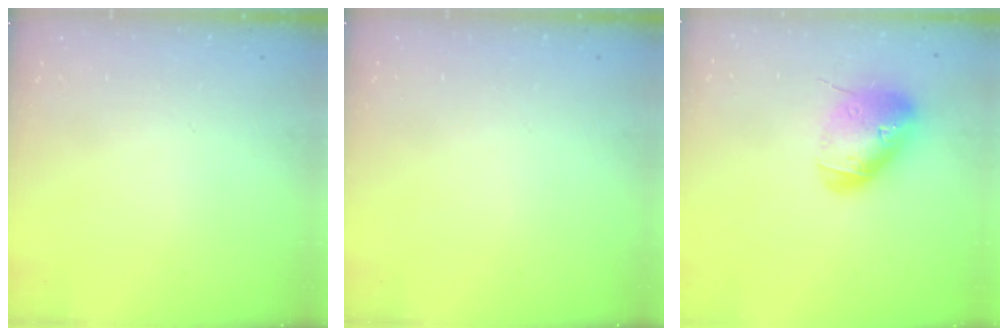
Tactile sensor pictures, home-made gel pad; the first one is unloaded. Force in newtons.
{"total": 0.0}
{"total": 17.1, "press": 16.9, "slide": 2.6}